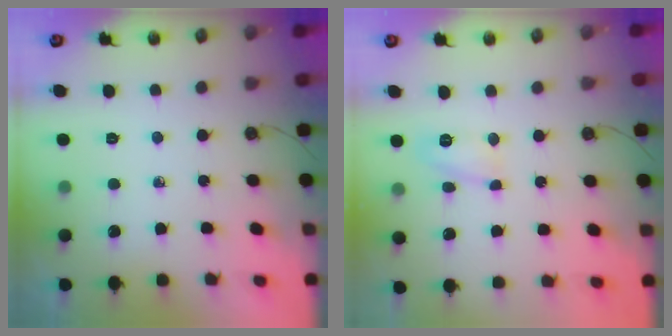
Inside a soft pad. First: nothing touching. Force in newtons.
{"total": 7.1, "press": 7.1, "slide": 0.5}